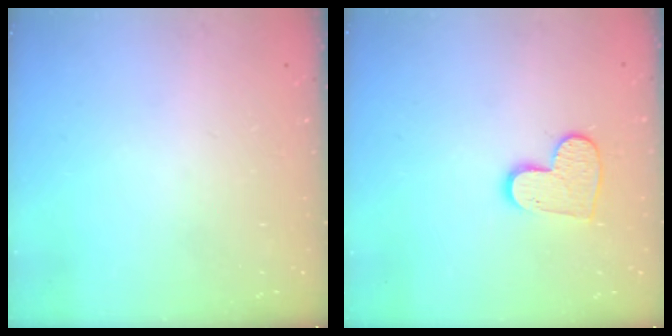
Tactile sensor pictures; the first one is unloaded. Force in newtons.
{"total": 10.0, "press": 10.0, "slide": 0.9}